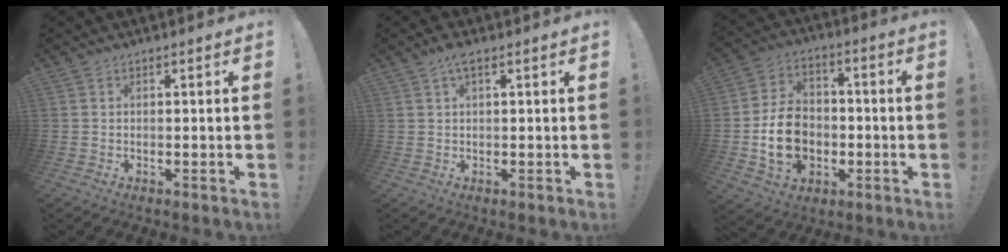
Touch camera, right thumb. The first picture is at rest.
{"total": 3.1, "force": [1.5, 1.0, 2.5], "torque": [-0.048, 0.000, 0.027]}
{"total": 14.9, "force": [-2.9, 11.9, 8.5], "torque": [-0.134, 0.024, -0.046]}